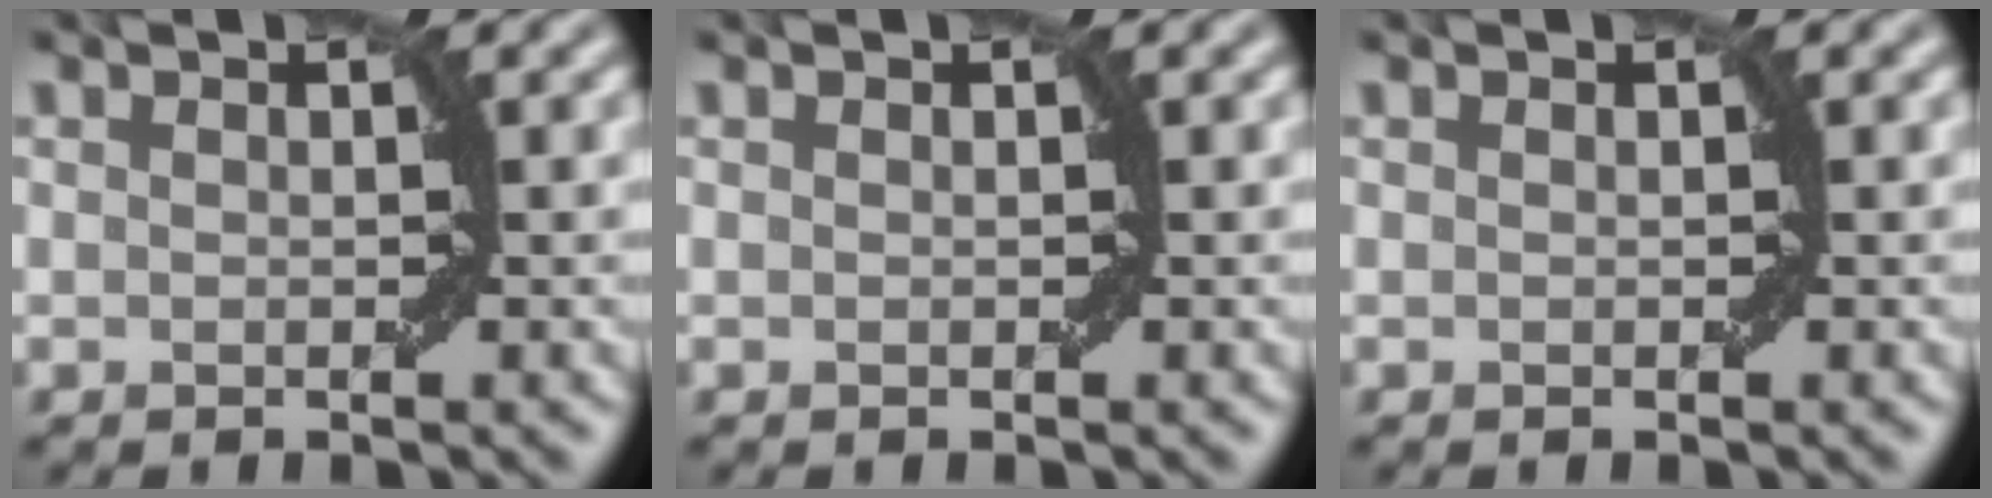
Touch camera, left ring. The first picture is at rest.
{"total": 0.0}
{"total": 0.0}